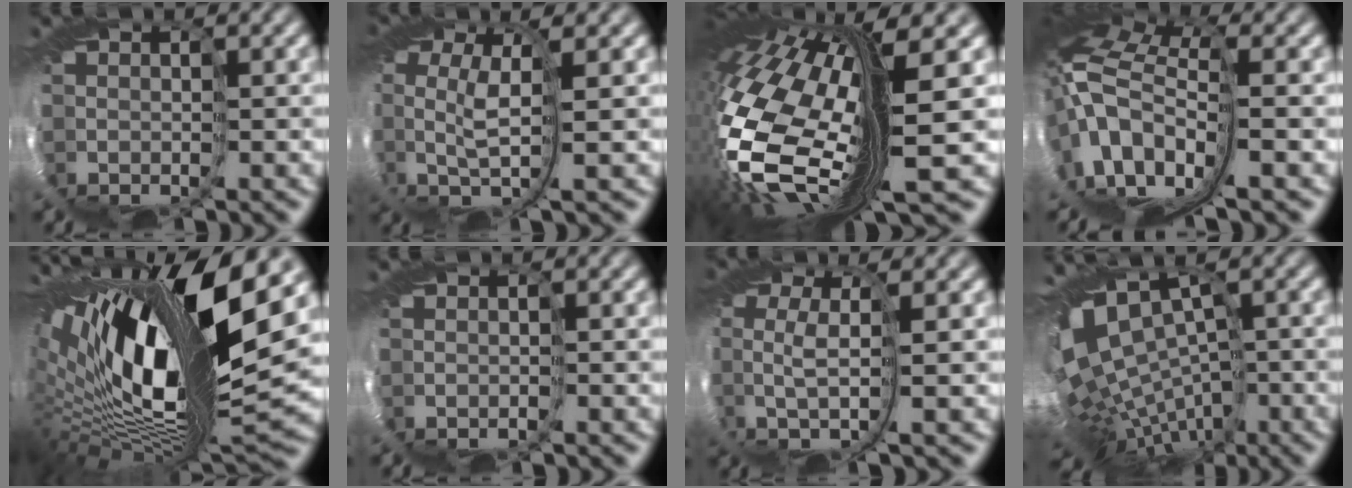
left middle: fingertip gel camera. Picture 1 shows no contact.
{"total": 3.9, "force": [0.6, 0.5, 3.8], "torque": [-0.131, 0.002, -0.005]}
{"total": 13.5, "force": [0.2, 4.6, 12.7], "torque": [-0.312, -0.051, 0.018]}
{"total": 11.8, "force": [-1.4, 6.2, 9.9], "torque": [-0.217, 0.001, 0.003]}
{"total": 13.9, "force": [4.3, 4.2, 12.5], "torque": [-0.251, -0.009, 0.077]}
{"total": 0.6, "force": [-0.5, -0.2, -0.2], "torque": [0.001, -0.001, -0.006]}
{"total": 2.8, "force": [0.5, -0.2, 2.7], "torque": [-0.094, -0.001, -0.008]}
{"total": 9.0, "force": [-2.3, 4.9, 7.2], "torque": [-0.144, -0.003, -0.005]}